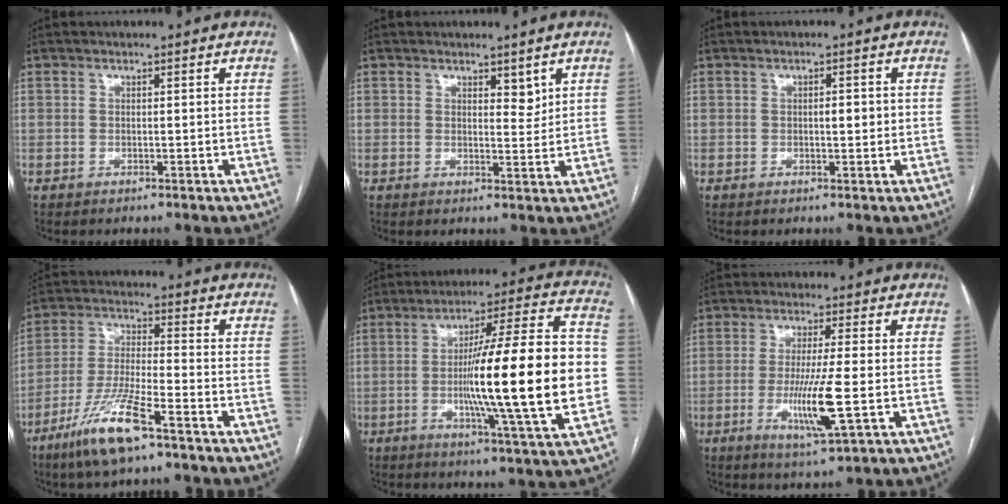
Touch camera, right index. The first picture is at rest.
{"total": 2.4, "force": [1.6, 1.1, 1.5], "torque": [-0.019, -0.008, 0.027]}
{"total": 2.0, "force": [0.0, 0.7, 1.9], "torque": [-0.031, 0.003, 0.001]}
{"total": 11.4, "force": [-7.1, 1.2, 8.8], "torque": [-0.181, -0.025, -0.135]}
{"total": 23.0, "force": [-2.3, 0.4, 22.9], "torque": [-0.326, 0.008, -0.044]}
{"total": 9.3, "force": [-2.2, 0.0, 9.0], "torque": [-0.172, -0.023, -0.039]}